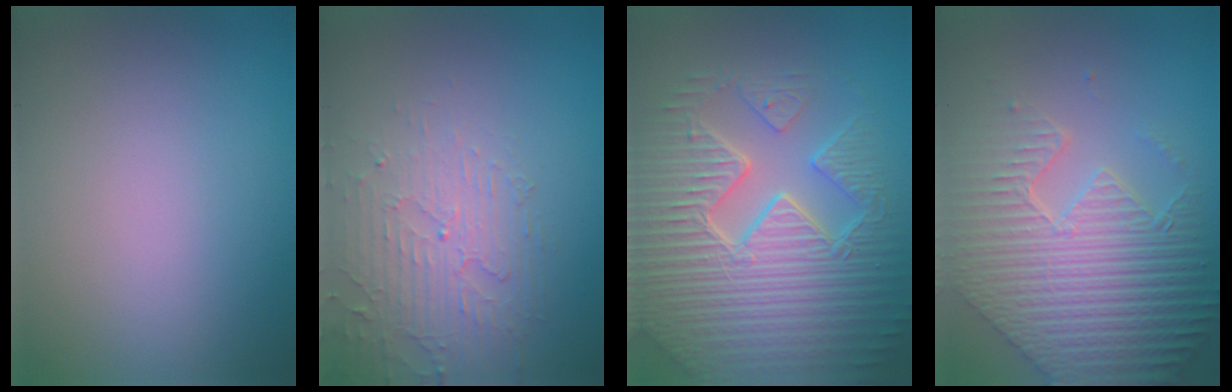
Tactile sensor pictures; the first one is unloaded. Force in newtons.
{"total": 3.8, "press": 3.4, "slide": 1.8}
{"total": 9.5, "press": 6.8, "slide": 6.7}
{"total": 9.5, "press": 6.5, "slide": 6.8}